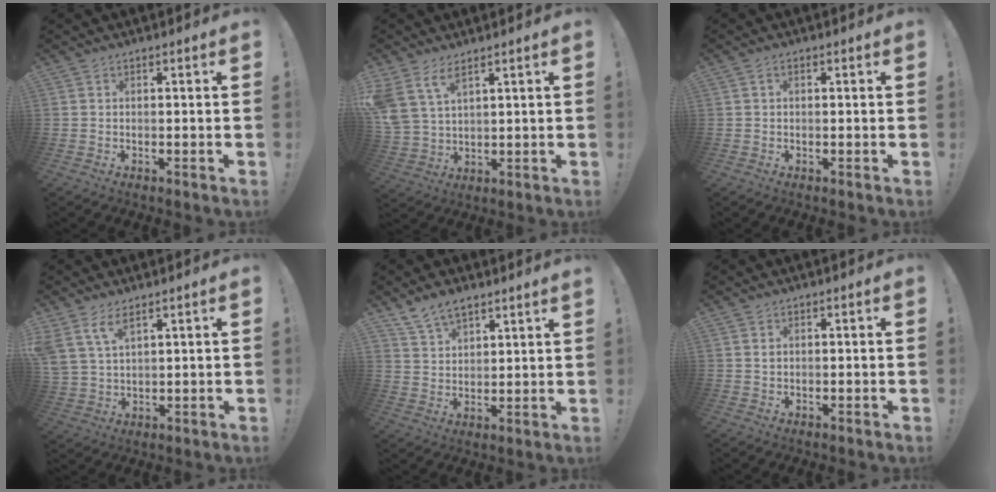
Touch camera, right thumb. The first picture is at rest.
{"total": 7.7, "force": [5.3, 3.5, 4.4], "torque": [-0.094, -0.025, 0.106]}
{"total": 0.9, "force": [0.1, 0.5, 0.8], "torque": [-0.019, 0.004, 0.003]}
{"total": 6.9, "force": [4.7, 3.1, 4.0], "torque": [-0.094, -0.014, 0.092]}
{"total": 7.2, "force": [6.2, 2.8, 2.5], "torque": [-0.050, -0.036, 0.119]}
{"total": 0.8, "force": [0.3, 0.6, 0.4], "torque": [0.000, -0.002, 0.006]}